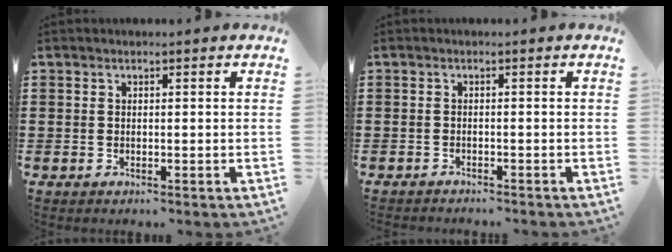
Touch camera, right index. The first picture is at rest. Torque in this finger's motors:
{"motor_torque": [-2.14, 0.00, -1.05, -0.21]}